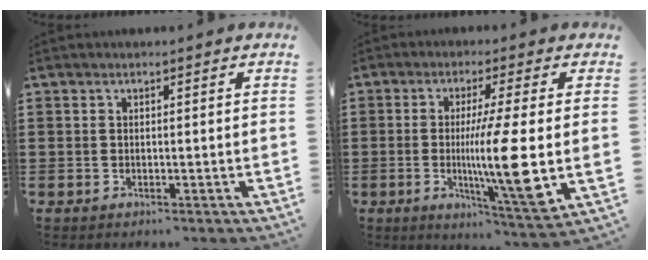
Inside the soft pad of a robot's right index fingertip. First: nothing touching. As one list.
[{"total": 11.7, "force": [-0.7, 0.4, 11.6], "torque": [-0.223, -0.028, -0.020]}]